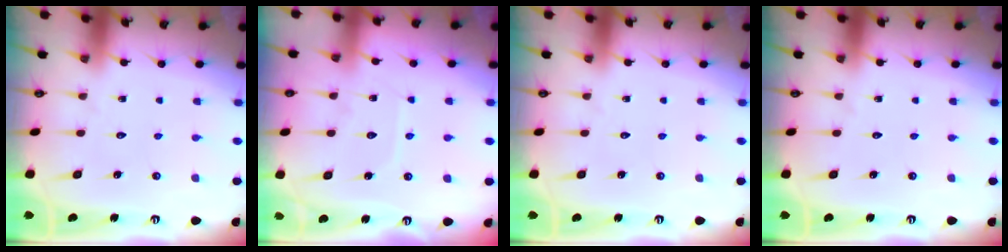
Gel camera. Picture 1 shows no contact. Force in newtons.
{"total": 7.4, "press": 7.3, "slide": 0.8}
{"total": 0.0}
{"total": 0.0}